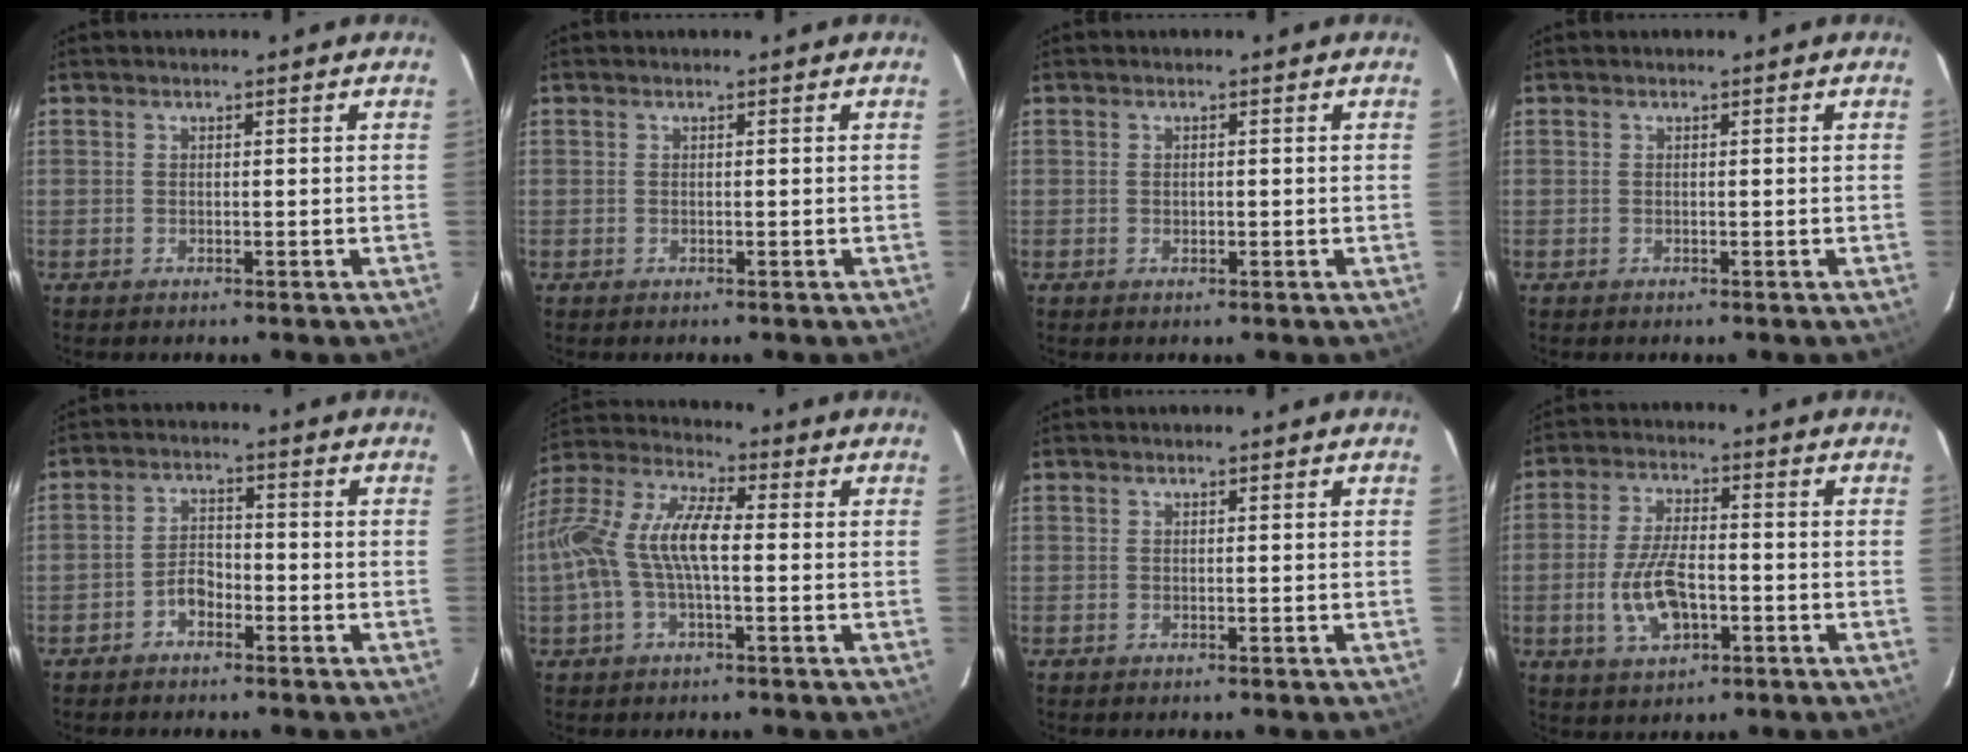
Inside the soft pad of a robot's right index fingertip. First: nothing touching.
{"total": 0.0}
{"total": 0.8, "force": [-0.1, 0.6, 0.5], "torque": [-0.005, 0.001, -0.001]}
{"total": 0.0}
{"total": 3.7, "force": [-2.4, 2.1, 1.9], "torque": [-0.042, 0.014, -0.042]}
{"total": 14.4, "force": [-1.1, 5.2, 13.3], "torque": [-0.273, 0.015, -0.027]}
{"total": 0.0}
{"total": 9.9, "force": [-2.8, 4.6, 8.3], "torque": [-0.173, -0.001, -0.046]}